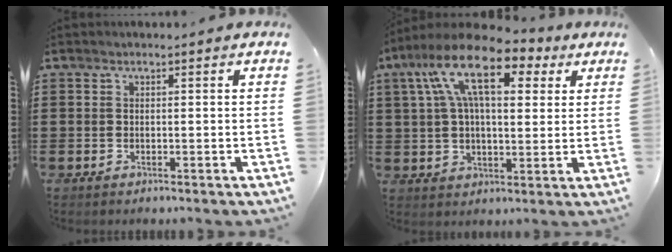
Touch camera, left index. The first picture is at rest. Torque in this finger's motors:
{"motor_torque": [2.14, 0.00, 1.05, 0.21]}